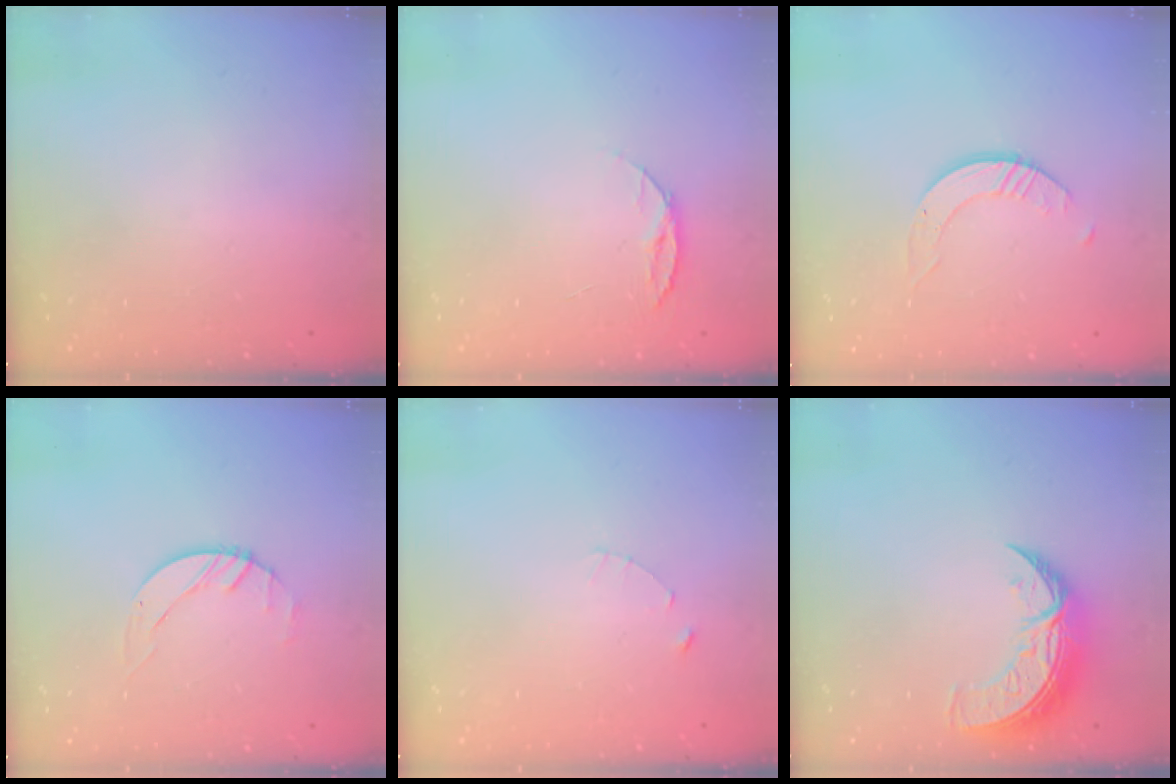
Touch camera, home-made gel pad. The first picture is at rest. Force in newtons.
{"total": 6.6, "press": 6.5, "slide": 0.7}
{"total": 3.0, "press": 3.0, "slide": 0.2}
{"total": 1.4, "press": 1.4, "slide": 0.2}
{"total": 1.0, "press": 1.0, "slide": 0.2}
{"total": 9.7, "press": 9.7, "slide": 0.8}